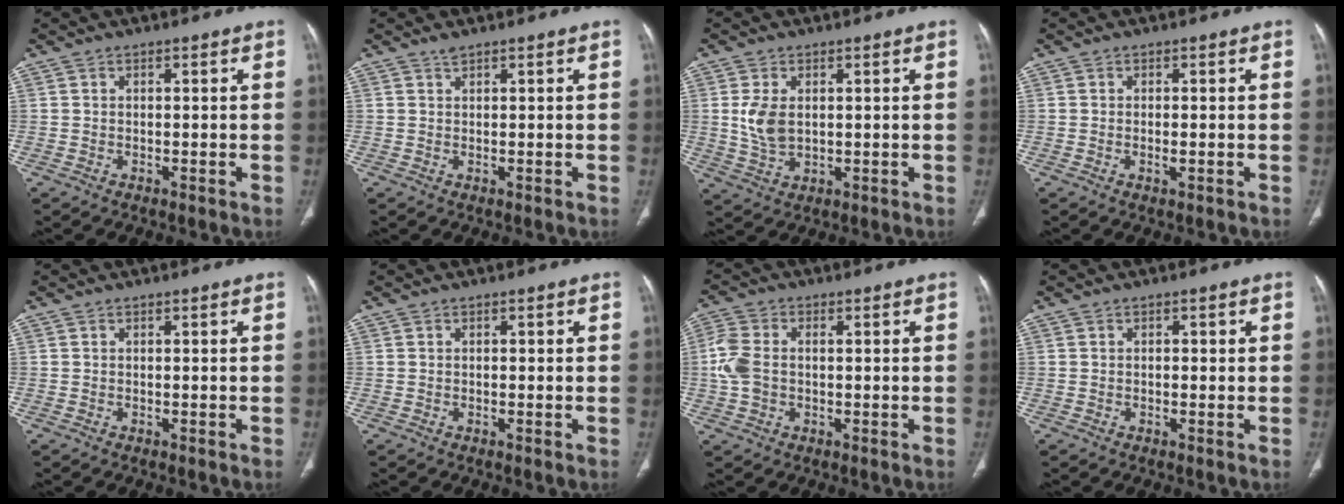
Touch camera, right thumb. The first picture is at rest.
{"total": 0.7, "force": [0.6, 0.1, 0.3], "torque": [-0.002, -0.002, 0.012]}
{"total": 5.9, "force": [0.9, 3.7, 4.6], "torque": [-0.094, -0.006, 0.025]}
{"total": 1.2, "force": [-0.3, 0.4, 1.1], "torque": [-0.018, -0.003, -0.006]}
{"total": 0.0}
{"total": 0.0}
{"total": 6.5, "force": [-0.2, 4.5, 4.6], "torque": [-0.121, 0.013, -0.006]}
{"total": 0.8, "force": [0.0, 0.5, 0.6], "torque": [-0.003, 0.001, -0.002]}